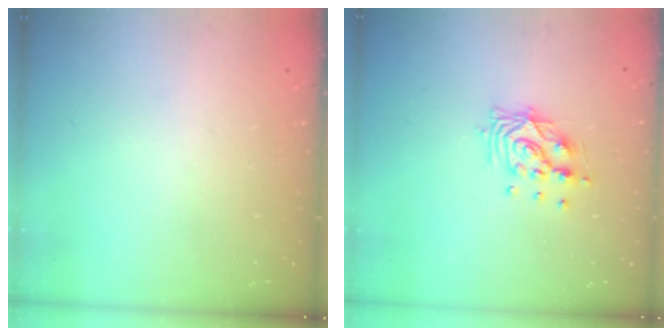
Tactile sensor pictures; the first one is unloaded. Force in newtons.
{"total": 10.6, "press": 10.5, "slide": 0.8}